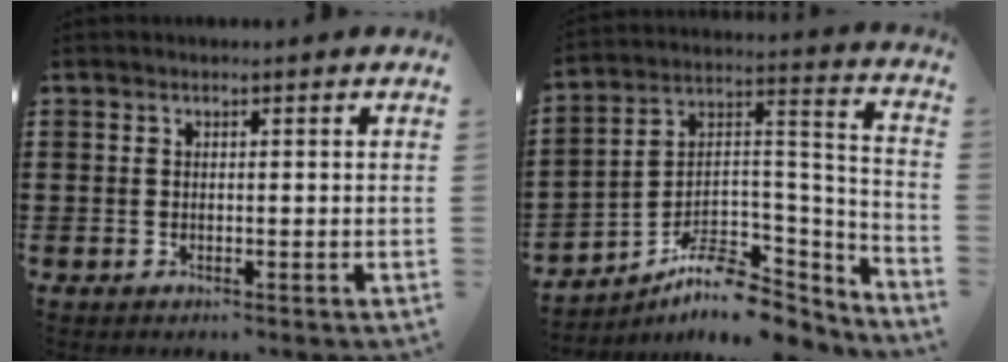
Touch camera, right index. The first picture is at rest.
{"total": 9.0, "force": [-7.0, 3.7, 4.3], "torque": [-0.074, 0.017, -0.133]}